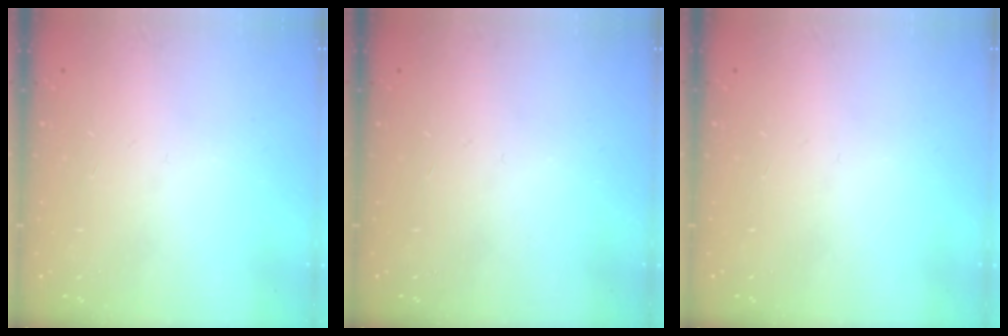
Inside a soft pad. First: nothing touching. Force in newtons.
{"total": 0.0}
{"total": 0.0}